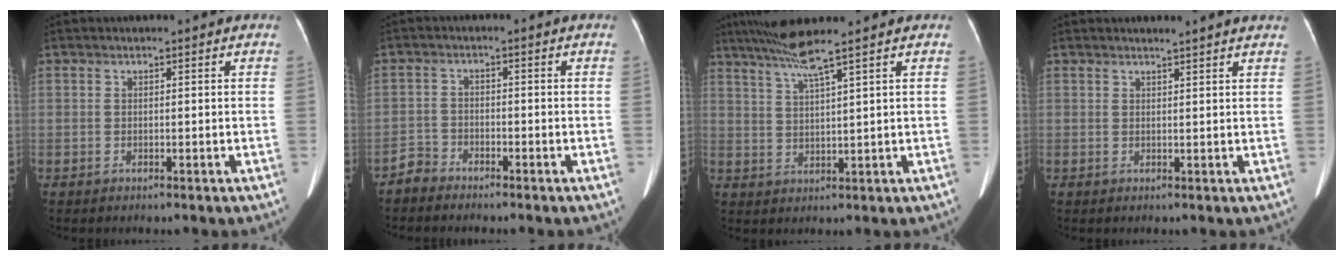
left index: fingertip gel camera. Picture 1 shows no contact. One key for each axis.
{"total": 2.4, "fx": -2.2, "fy": 0.7, "fz": -0.4, "tx": 0.009, "ty": -0.005, "tz": -0.044}
{"total": 5.5, "fx": 4.1, "fy": -1.7, "fz": 3.3, "tx": -0.068, "ty": 0.000, "tz": 0.083}
{"total": 3.3, "fx": 3.0, "fy": -0.4, "fz": 1.2, "tx": -0.014, "ty": 0.009, "tz": 0.030}